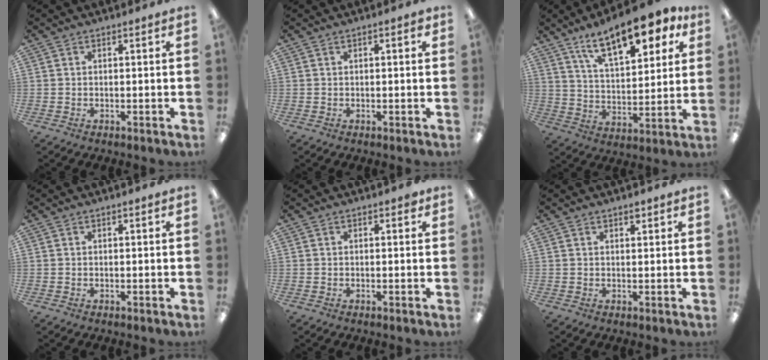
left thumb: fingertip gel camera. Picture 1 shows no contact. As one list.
[{"total": 1.3, "force": [0.4, 0.3, 1.2], "torque": [-0.016, 0.000, 0.005]}, {"total": 17.0, "force": [11.3, 6.8, 10.7], "torque": [-0.167, -0.049, 0.190]}, {"total": 0.0}, {"total": 0.7, "force": [0.4, 0.4, 0.5], "torque": [-0.002, -0.001, 0.005]}, {"total": 1.1, "force": [1.0, 0.2, 0.1], "torque": [0.006, -0.005, 0.017]}]